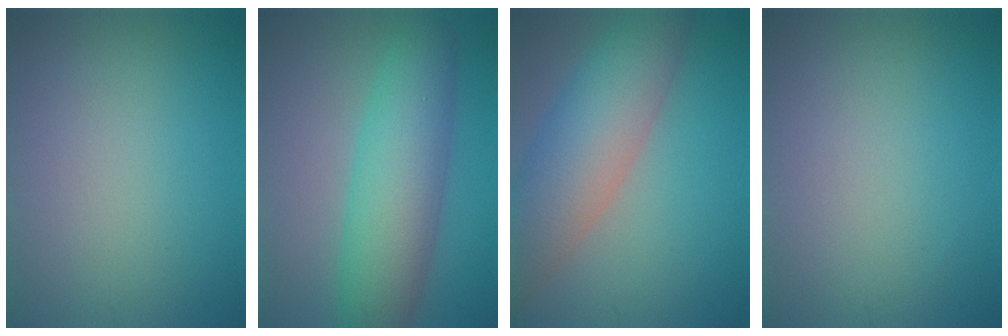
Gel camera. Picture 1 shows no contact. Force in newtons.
{"total": 7.4, "press": 7.4, "slide": 0.1}
{"total": 8.2, "press": 8.2, "slide": 0.2}
{"total": 0.0}